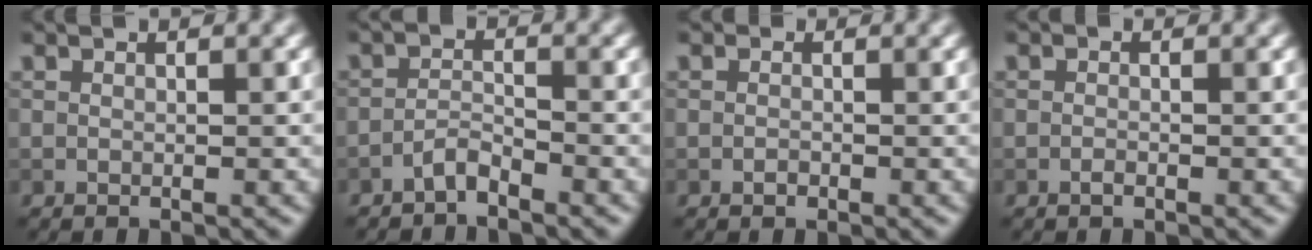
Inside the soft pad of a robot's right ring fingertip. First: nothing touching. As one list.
[{"total": 1.7, "force": [-1.4, 0.3, 0.8], "torque": [-0.016, 0.007, -0.031]}, {"total": 0.7, "force": [-0.3, 0.6, 0.3], "torque": [-0.001, -0.002, -0.007]}, {"total": 0.6, "force": [-0.3, 0.3, 0.4], "torque": [-0.008, 0.000, -0.007]}]